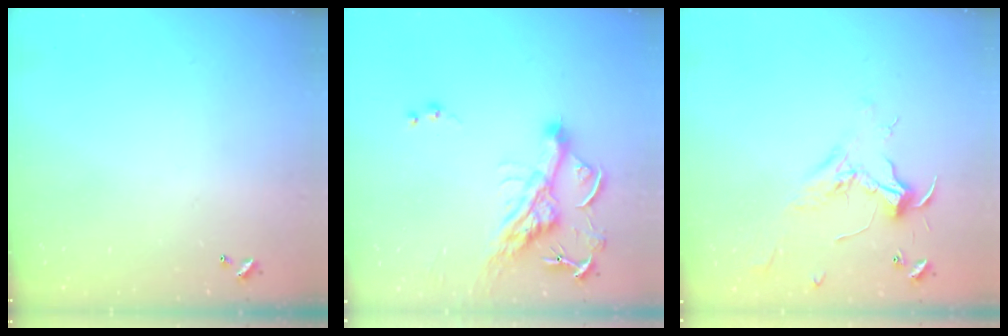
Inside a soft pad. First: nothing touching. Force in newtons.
{"total": 9.2, "press": 9.2, "slide": 1.3}
{"total": 2.3, "press": 2.2, "slide": 0.7}